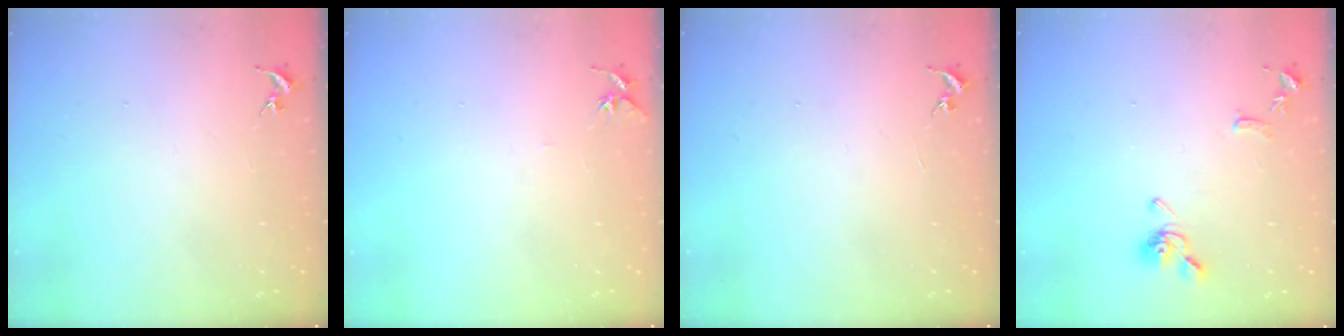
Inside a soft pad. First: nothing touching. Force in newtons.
{"total": 4.9, "press": 4.8, "slide": 0.5}
{"total": 0.0}
{"total": 10.1, "press": 10.1, "slide": 1.2}